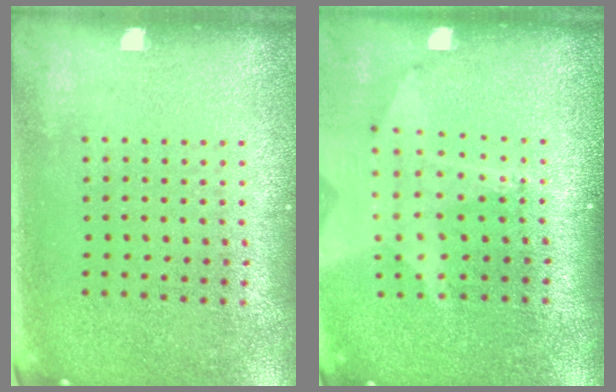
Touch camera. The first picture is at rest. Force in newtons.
{"total": 1.8, "press": 1.4, "slide": 1.0}